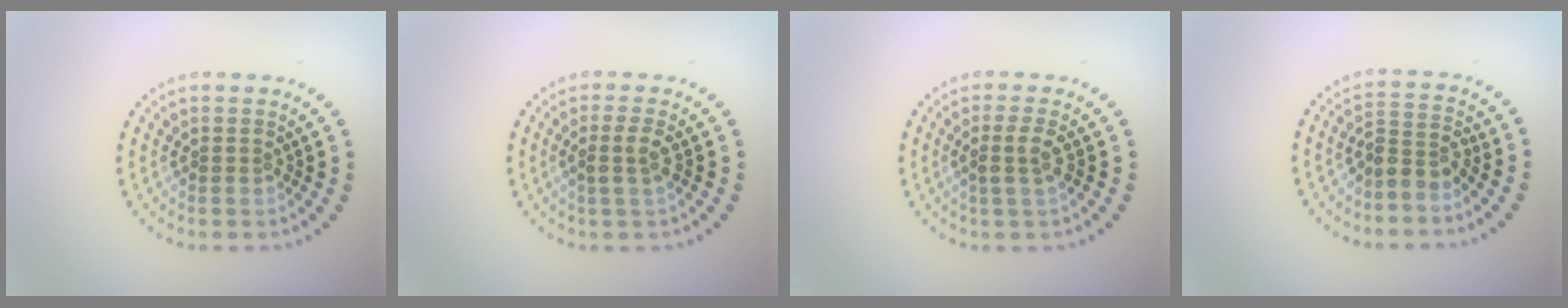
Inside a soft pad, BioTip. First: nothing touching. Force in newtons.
{"total": 1.5, "press": 1.3, "slide": 0.8}
{"total": 1.8, "press": 1.5, "slide": 1.1}
{"total": 2.6, "press": 1.9, "slide": 1.7}